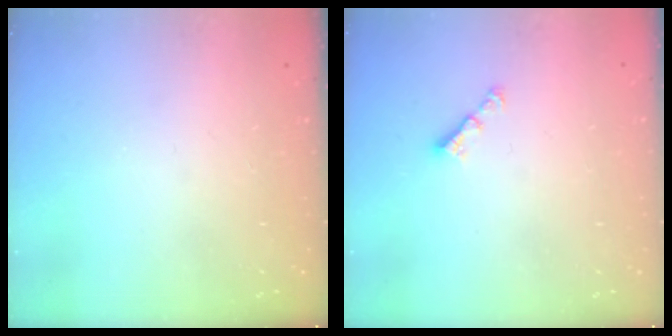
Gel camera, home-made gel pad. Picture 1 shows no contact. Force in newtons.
{"total": 3.0, "press": 2.9, "slide": 0.5}